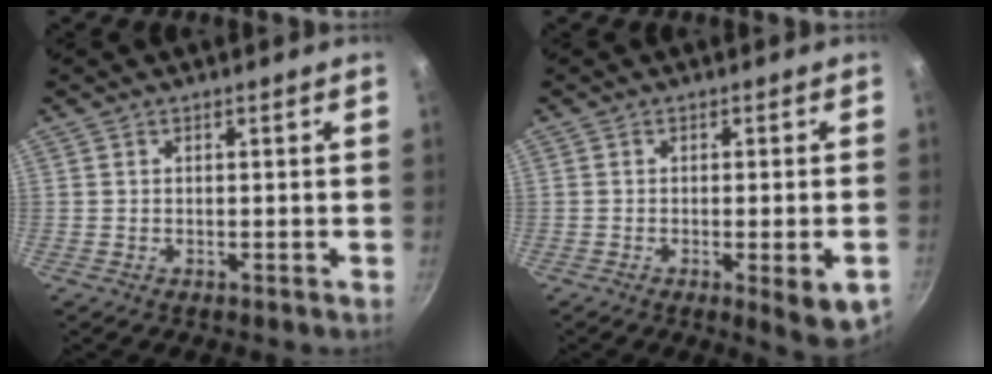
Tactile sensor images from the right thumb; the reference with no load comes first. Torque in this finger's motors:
{"motor_torque": [-0.37, 0.09, -0.25, -0.02, 0.04]}